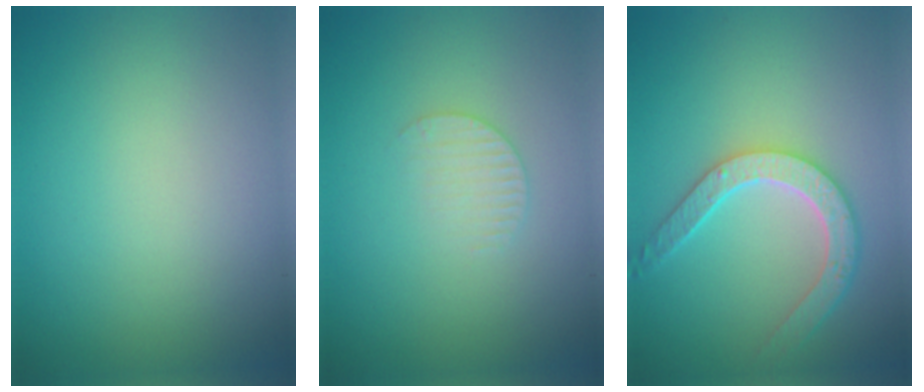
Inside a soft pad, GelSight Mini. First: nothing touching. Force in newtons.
{"total": 1.5, "press": 1.5, "slide": 0.4}
{"total": 4.6, "press": 3.8, "slide": 2.7}